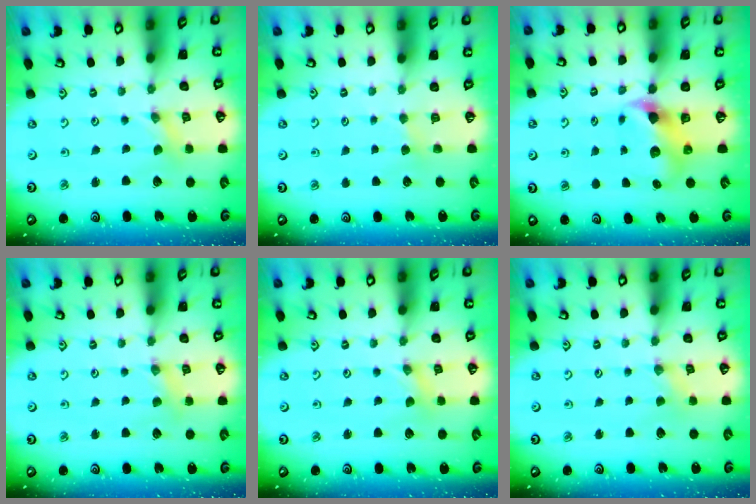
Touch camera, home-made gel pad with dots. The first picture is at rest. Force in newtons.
{"total": 2.9, "press": 2.9, "slide": 0.3}
{"total": 7.5, "press": 7.5, "slide": 1.1}
{"total": 2.5, "press": 2.5, "slide": 0.3}
{"total": 0.0}
{"total": 0.9, "press": 0.9, "slide": 0.2}